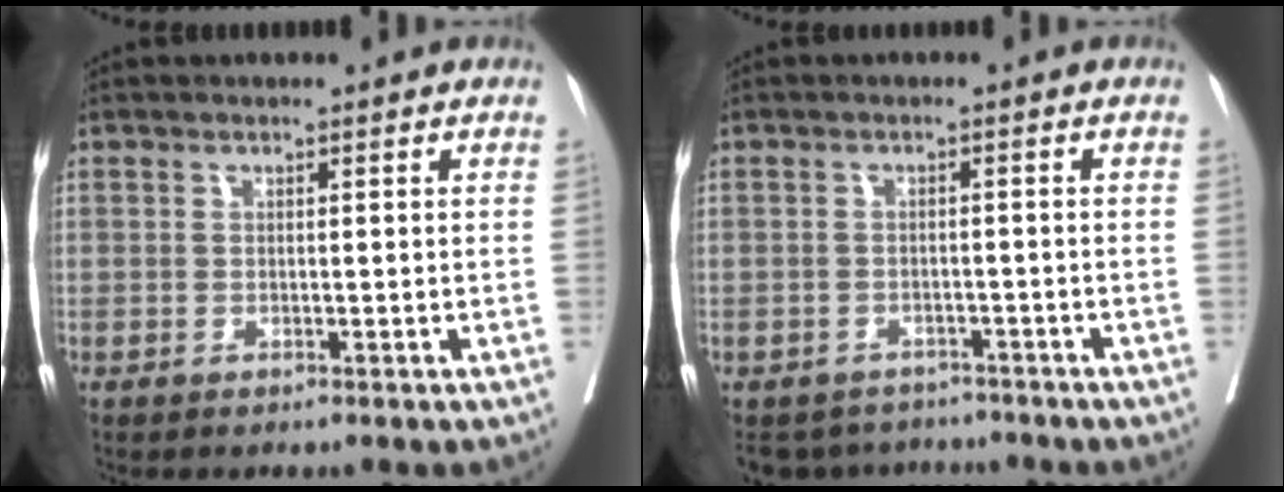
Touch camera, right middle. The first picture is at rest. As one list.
[{"total": 6.1, "force": [-5.7, 2.2, -0.1], "torque": [0.008, 0.009, -0.075]}]